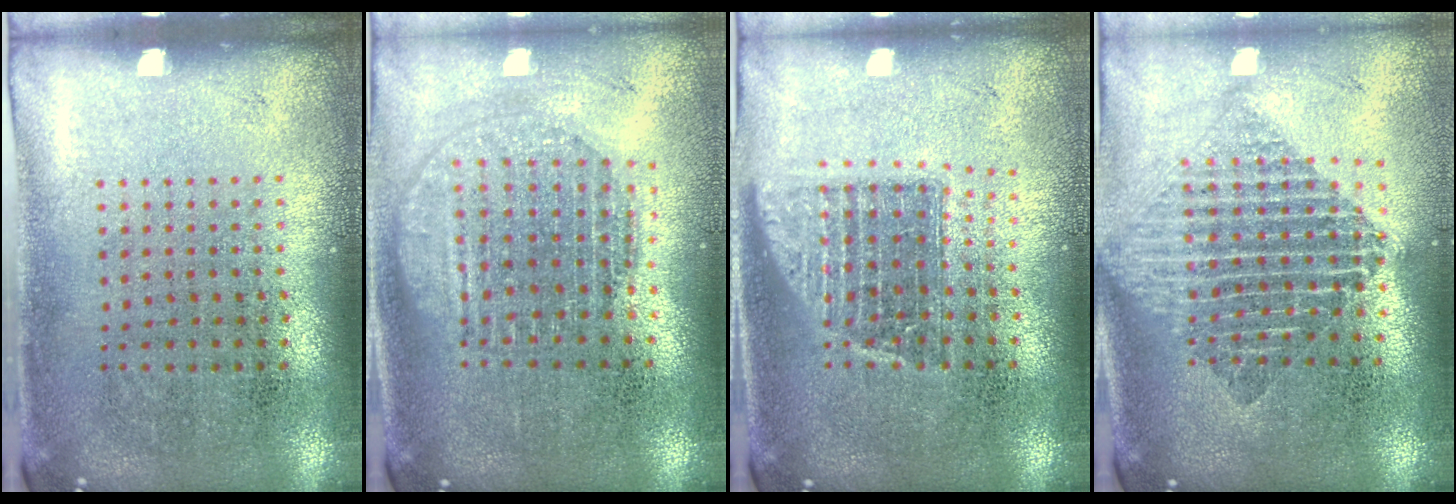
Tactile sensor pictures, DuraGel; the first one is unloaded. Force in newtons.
{"total": 1.9, "press": 1.5, "slide": 1.0}
{"total": 1.4, "press": 1.2, "slide": 0.8}
{"total": 1.9, "press": 1.6, "slide": 1.1}